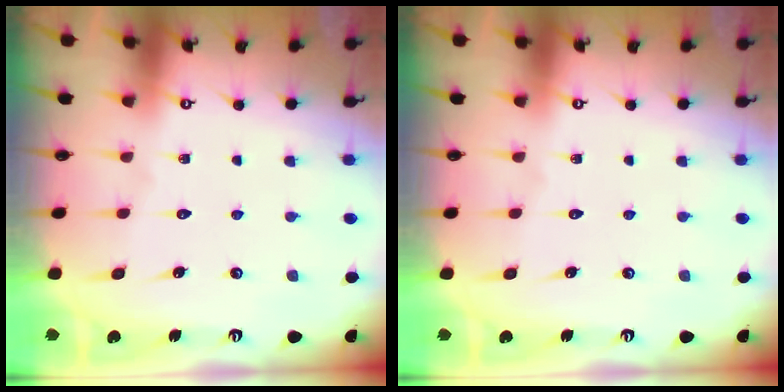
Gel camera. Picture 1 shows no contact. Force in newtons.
{"total": 0.0}